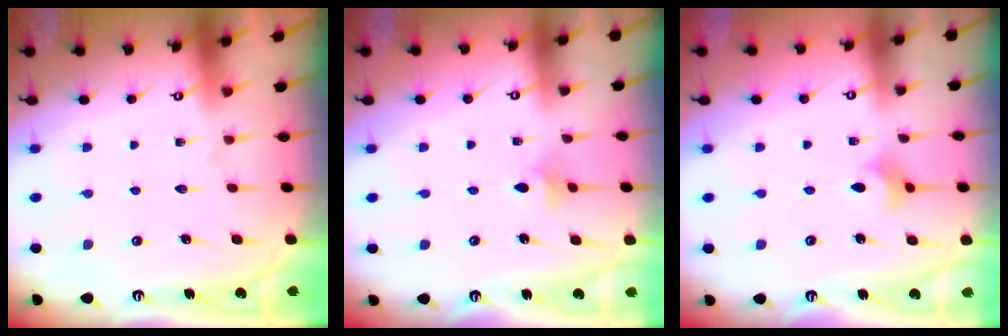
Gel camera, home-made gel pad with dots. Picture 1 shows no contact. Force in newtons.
{"total": 2.6, "press": 2.5, "slide": 0.5}
{"total": 4.2, "press": 4.1, "slide": 0.8}